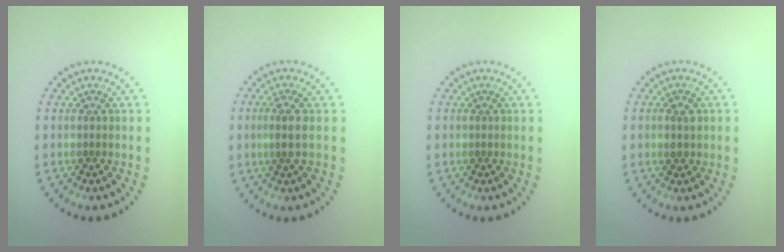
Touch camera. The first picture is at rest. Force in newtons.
{"total": 1.5, "press": 1.1, "slide": 1.0}
{"total": 0.0}
{"total": 1.4, "press": 1.4, "slide": 0.2}